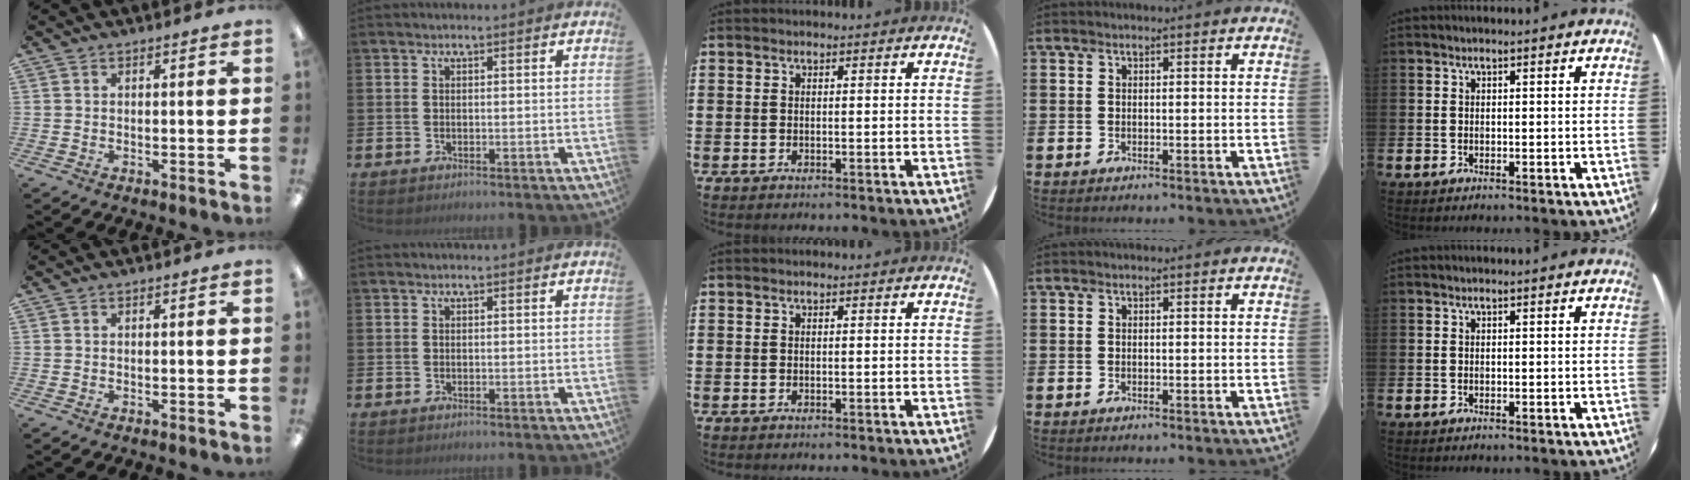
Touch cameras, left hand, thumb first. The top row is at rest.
{}